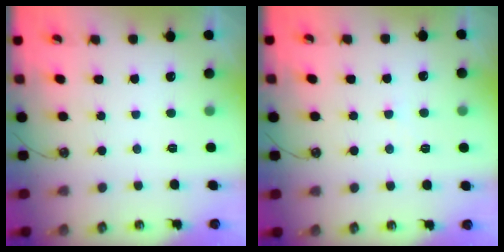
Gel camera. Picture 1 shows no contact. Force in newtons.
{"total": 2.2, "press": 2.1, "slide": 0.3}